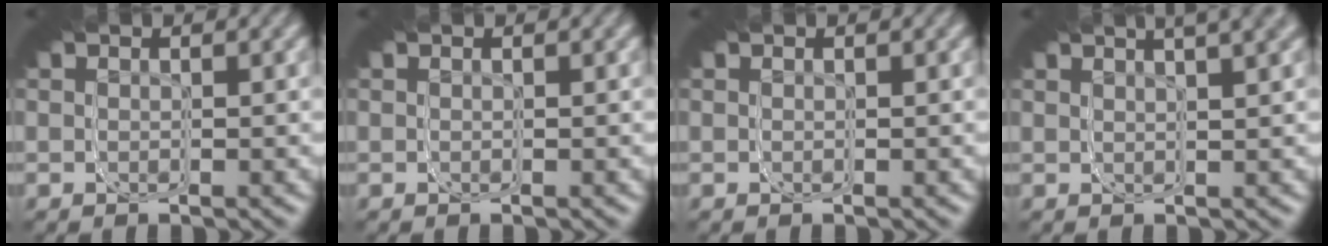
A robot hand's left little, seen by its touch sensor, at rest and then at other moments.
{"total": 0.0}
{"total": 0.0}
{"total": 1.8, "force": [1.6, -0.3, 0.7], "torque": [-0.021, 0.006, 0.025]}